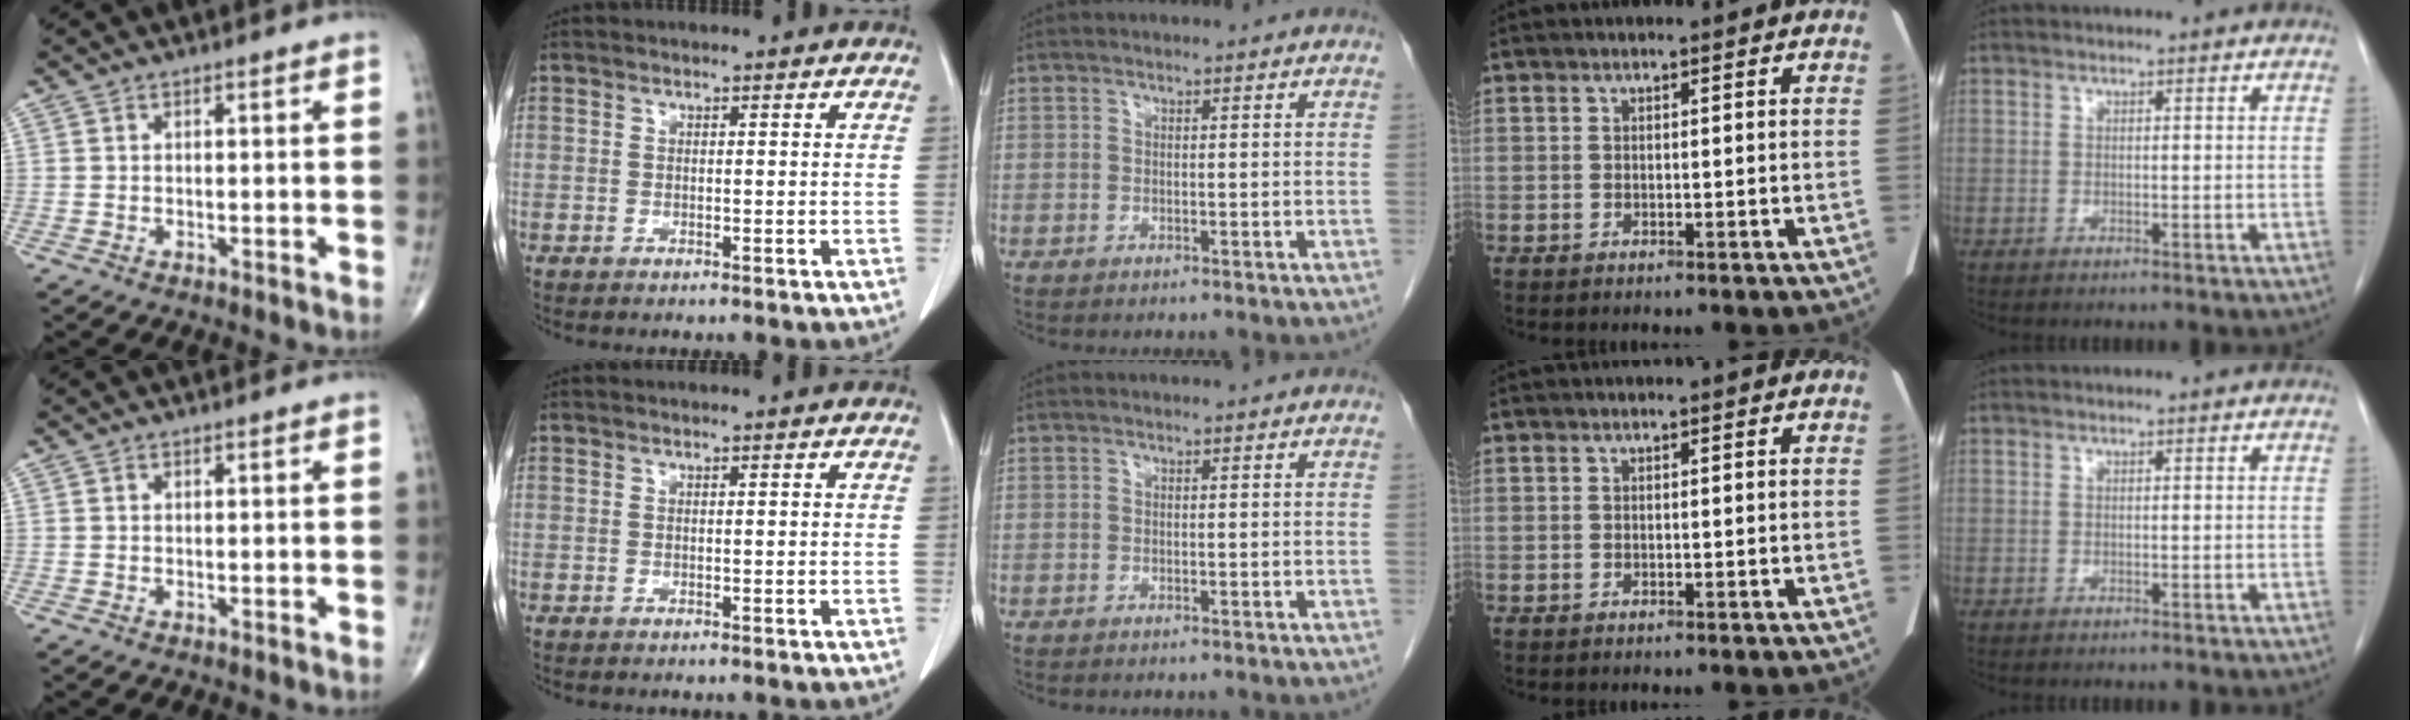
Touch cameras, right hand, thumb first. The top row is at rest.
{}